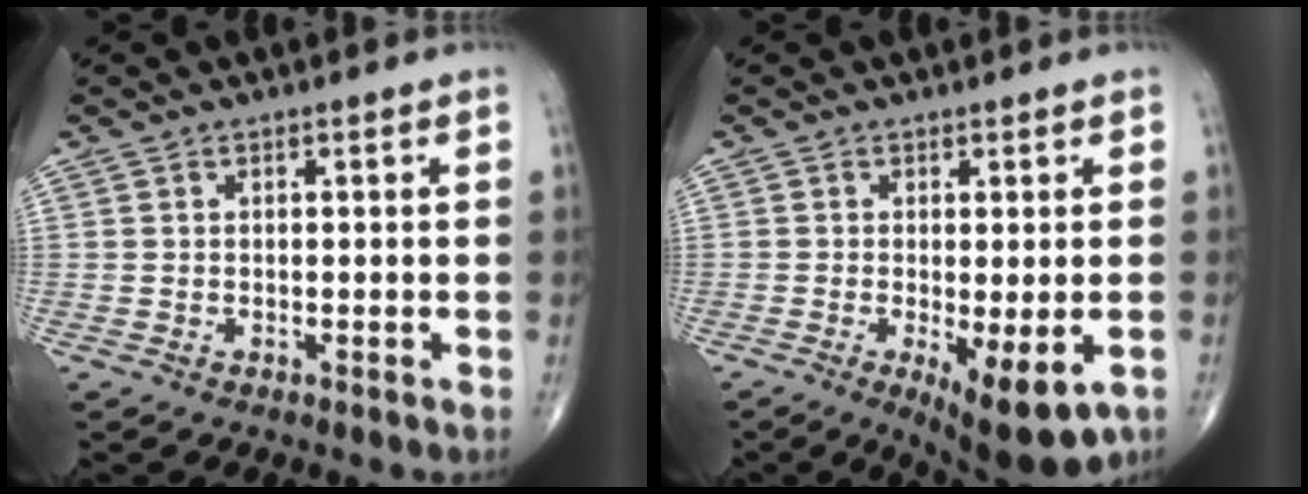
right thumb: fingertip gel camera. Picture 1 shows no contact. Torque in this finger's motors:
{"motor_torque": [-0.10, 0.61, 0.05, -0.16, 0.02]}